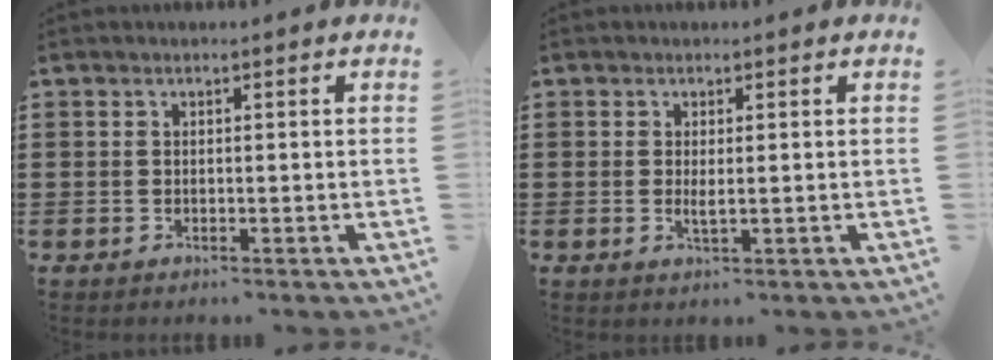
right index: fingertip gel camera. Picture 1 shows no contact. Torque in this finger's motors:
{"motor_torque": [2.14, 0.00, 0.02, 0.00]}